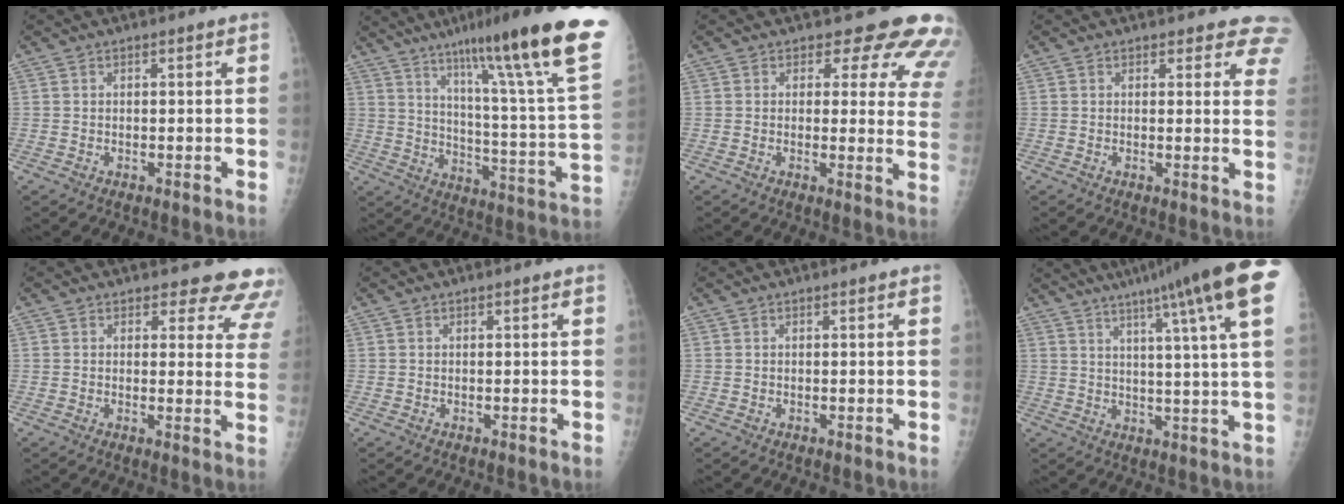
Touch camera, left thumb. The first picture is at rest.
{"total": 27.6, "force": [16.9, 2.4, 21.8], "torque": [-0.295, -0.060, 0.244]}
{"total": 13.0, "force": [11.4, 5.4, 3.3], "torque": [0.020, -0.080, 0.095]}
{"total": 7.4, "force": [6.6, 2.9, 1.6], "torque": [0.037, -0.026, 0.044]}
{"total": 10.9, "force": [10.0, 4.1, 1.6], "torque": [0.038, -0.069, 0.080]}
{"total": 0.0}
{"total": 0.0}
{"total": 18.9, "force": [10.6, 0.6, 15.7], "torque": [-0.221, -0.016, 0.125]}